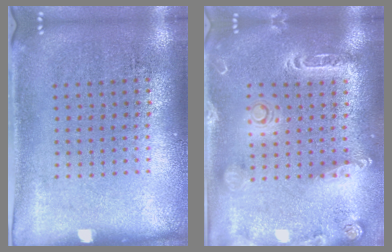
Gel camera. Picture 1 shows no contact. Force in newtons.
{"total": 2.0, "press": 1.9, "slide": 0.6}